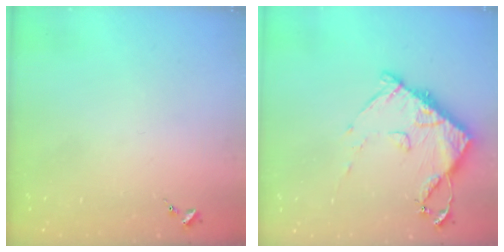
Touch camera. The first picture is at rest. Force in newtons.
{"total": 10.7, "press": 10.7, "slide": 1.3}